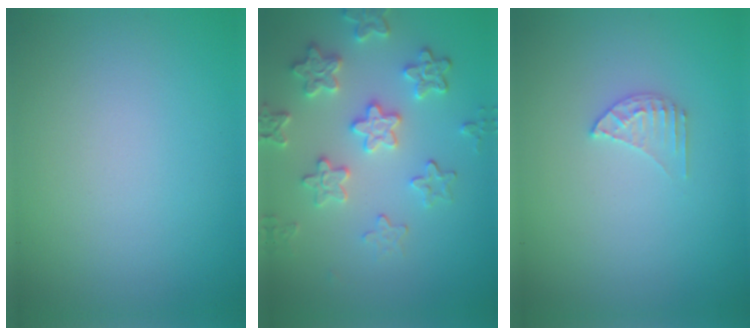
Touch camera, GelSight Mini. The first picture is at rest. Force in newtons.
{"total": 4.7, "press": 4.0, "slide": 2.5}
{"total": 1.5, "press": 1.5, "slide": 0.2}